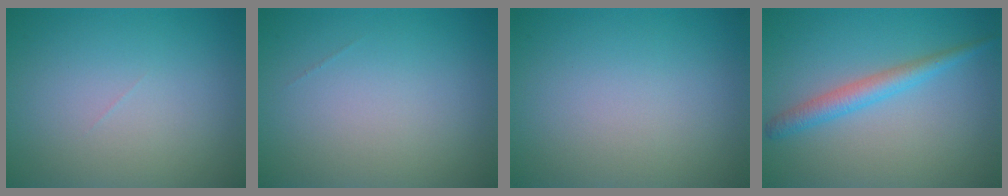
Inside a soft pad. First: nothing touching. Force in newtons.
{"total": 0.0}
{"total": 0.0}
{"total": 2.6, "press": 2.6, "slide": 0.0}